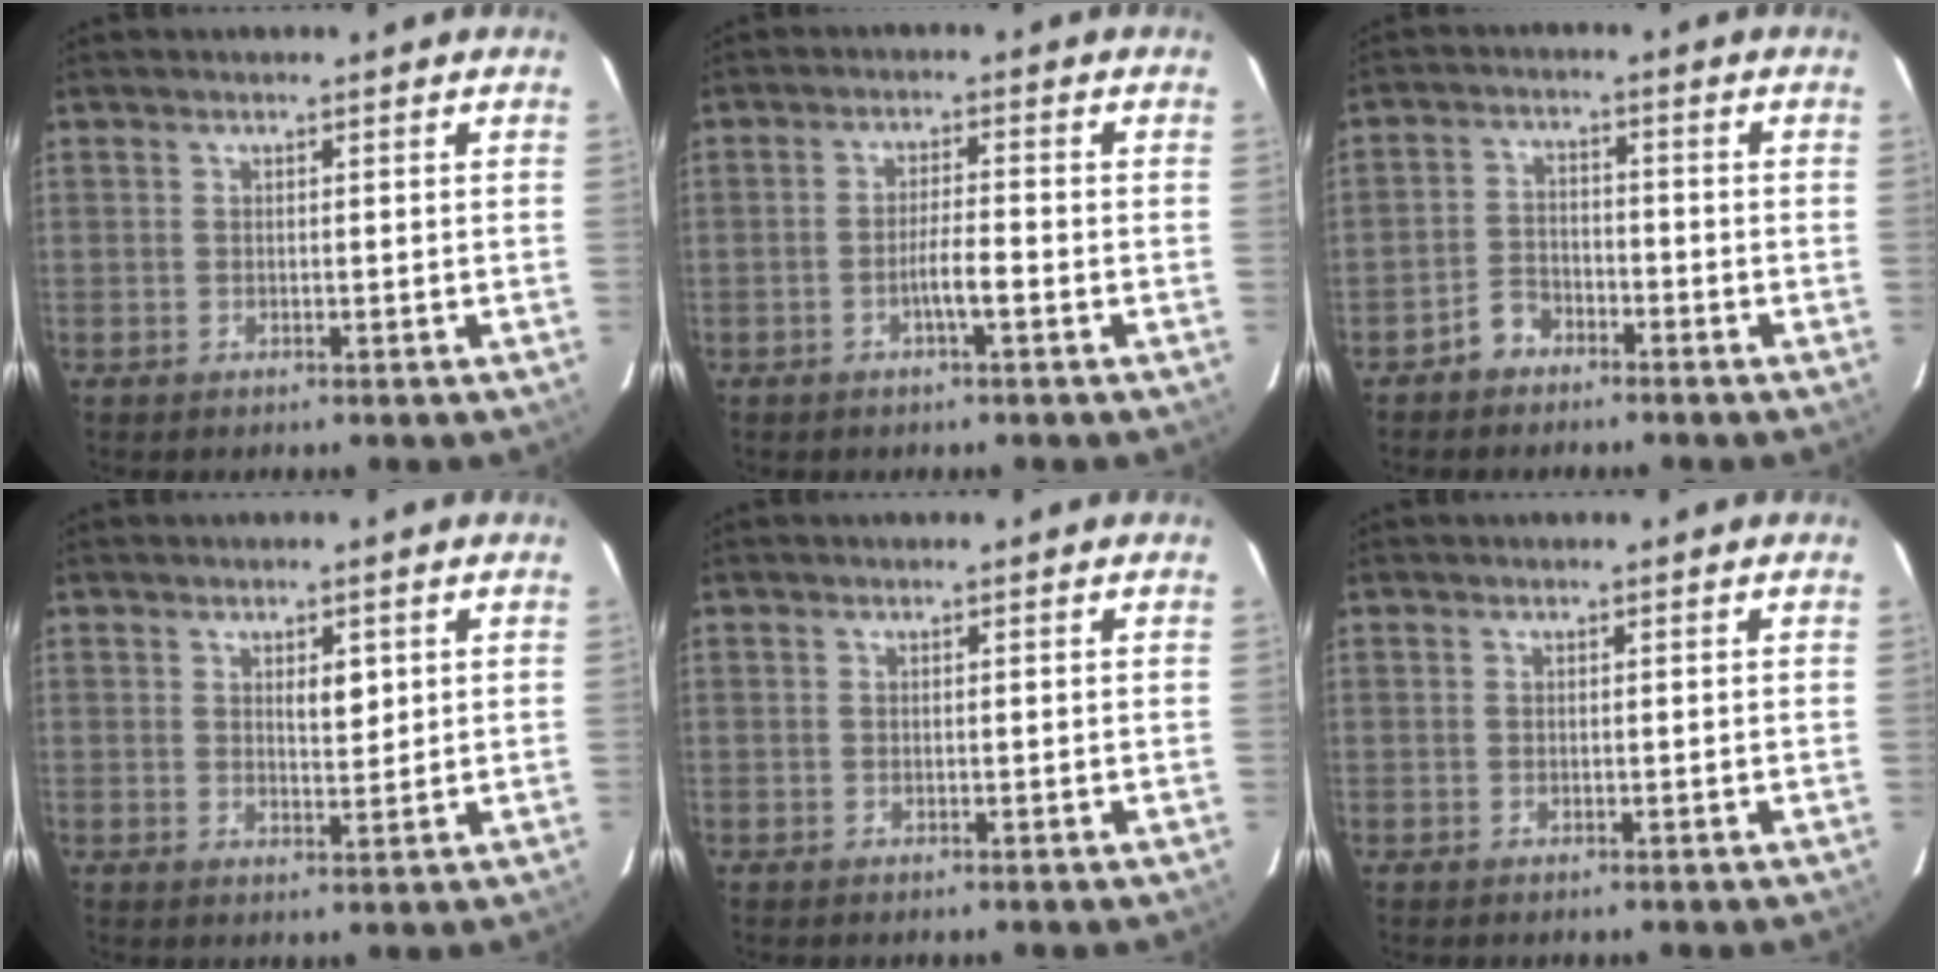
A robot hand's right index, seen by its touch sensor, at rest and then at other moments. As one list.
[{"total": 3.6, "force": [-1.5, 0.2, 3.2], "torque": [-0.054, 0.001, -0.026]}, {"total": 4.0, "force": [-2.8, 2.7, 0.9], "torque": [-0.015, 0.011, -0.054]}, {"total": 2.9, "force": [1.1, 1.2, 2.4], "torque": [-0.038, -0.002, 0.019]}, {"total": 0.0}, {"total": 0.0}]